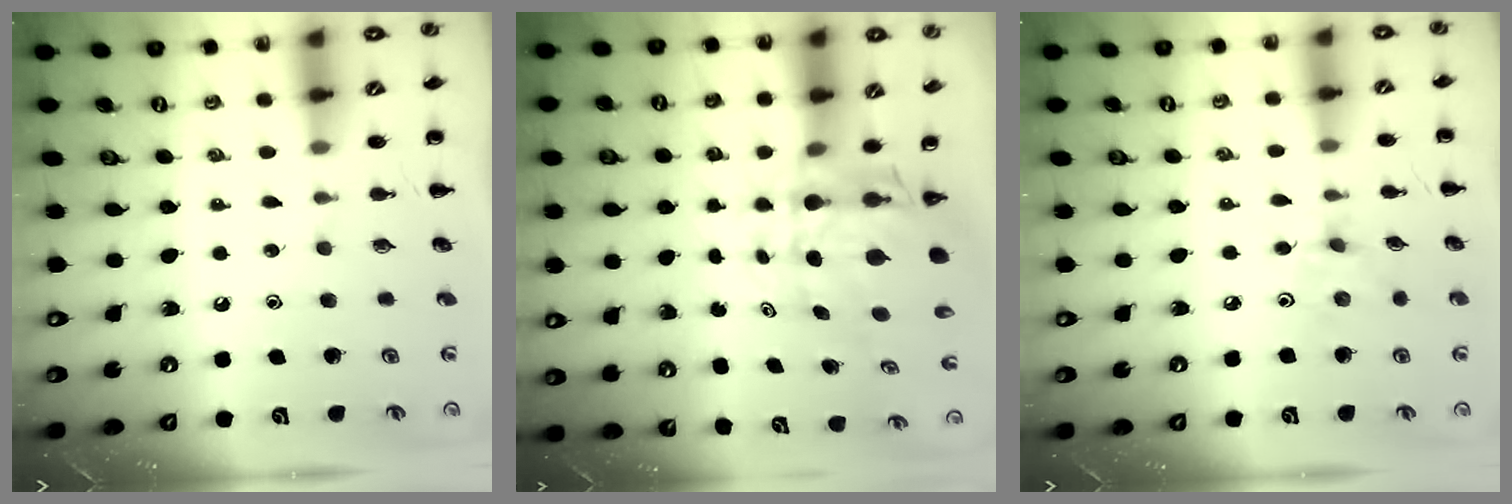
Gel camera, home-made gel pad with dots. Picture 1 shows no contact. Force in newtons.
{"total": 7.8, "press": 7.3, "slide": 2.7}
{"total": 3.4, "press": 3.2, "slide": 1.0}